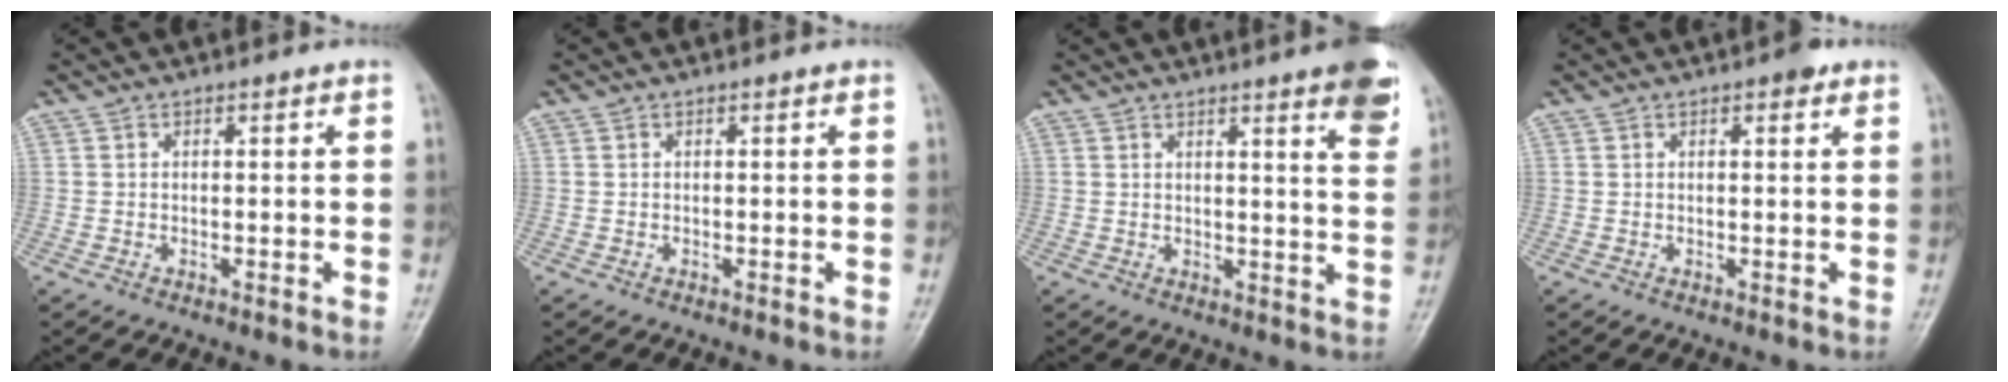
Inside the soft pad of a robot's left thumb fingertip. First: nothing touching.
{"total": 0.0}
{"total": 9.0, "force": [5.5, 1.2, 7.0], "torque": [-0.074, -0.024, 0.059]}
{"total": 2.3, "force": [1.4, 0.9, 1.7], "torque": [-0.018, -0.003, 0.015]}